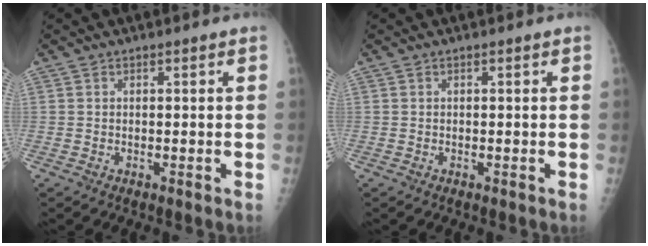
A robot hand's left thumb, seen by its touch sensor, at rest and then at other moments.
{"total": 0.0}